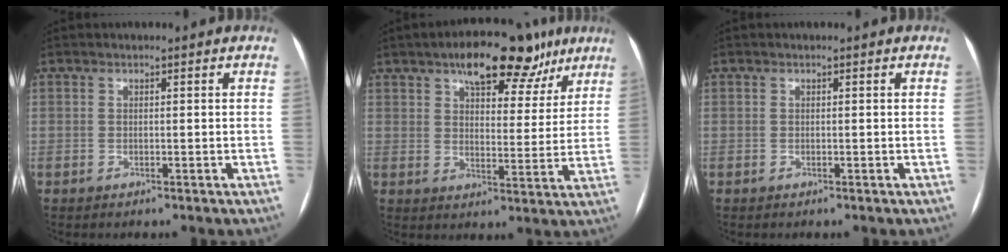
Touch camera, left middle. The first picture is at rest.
{"total": 13.0, "force": [8.7, 5.8, 7.8], "torque": [-0.088, 0.018, 0.120]}
{"total": 0.0}